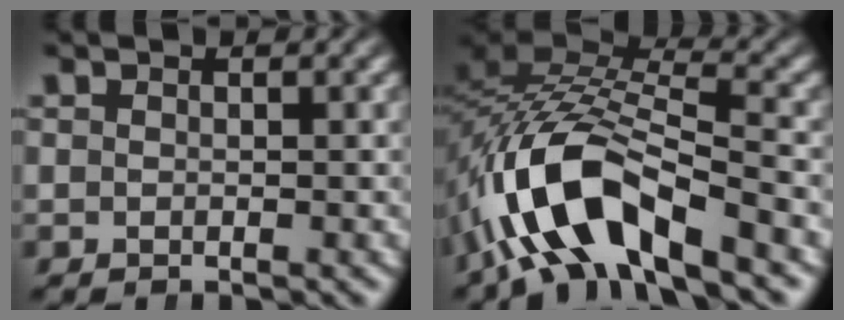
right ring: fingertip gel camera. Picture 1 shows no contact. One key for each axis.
{"total": 11.2, "fx": -2.4, "fy": 6.8, "fz": 8.6, "tx": -0.176, "ty": -0.025, "tz": -0.033}